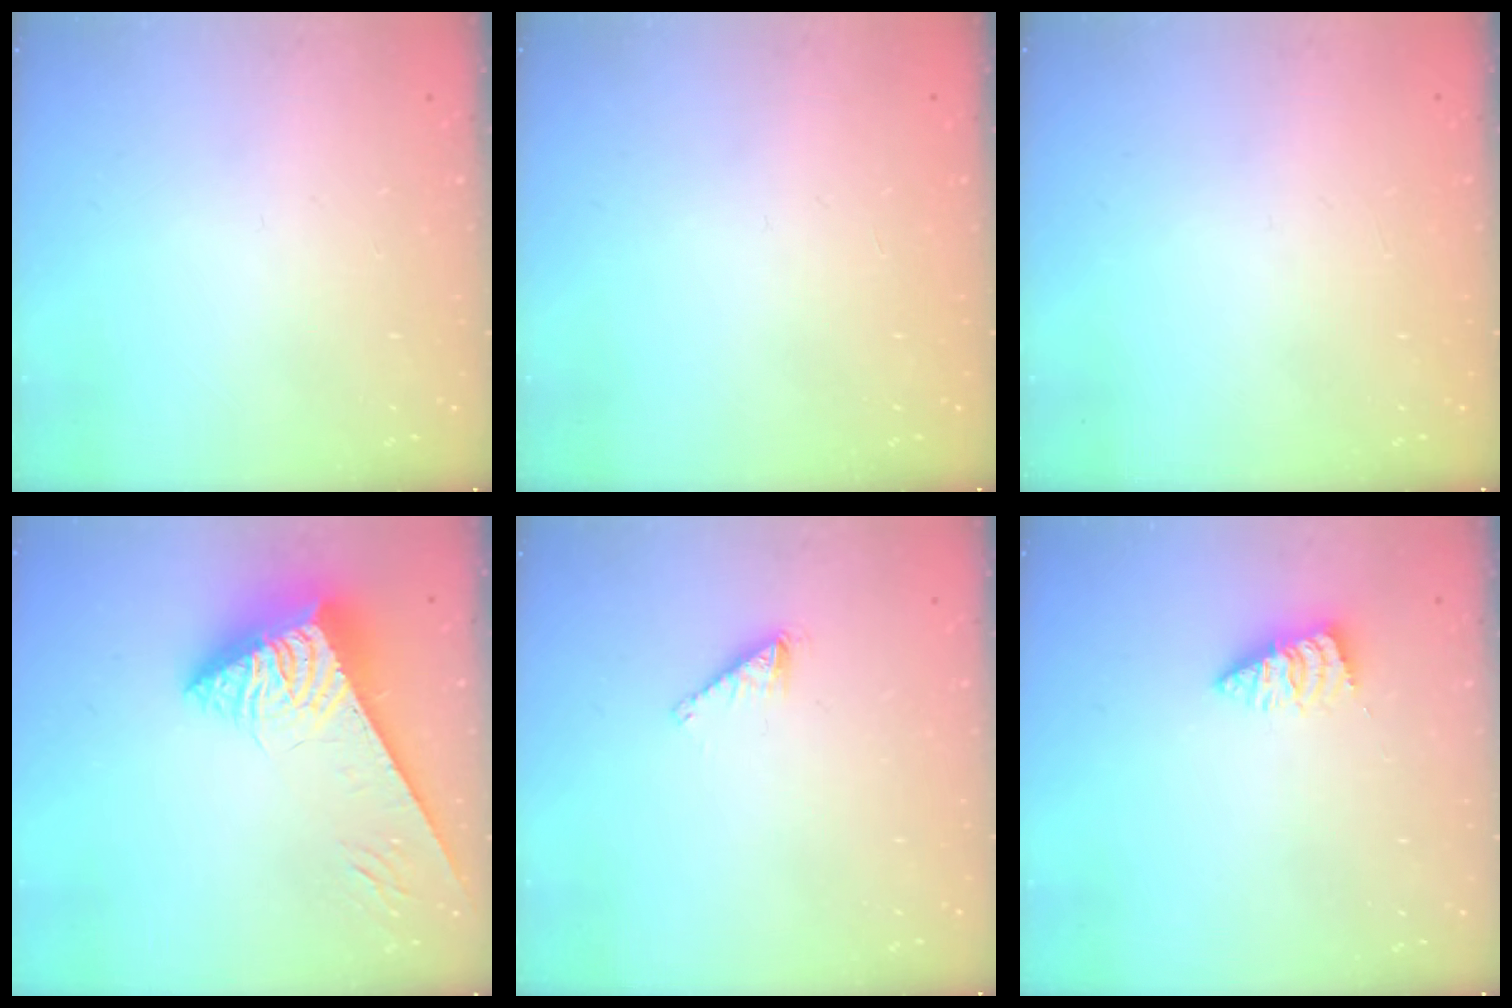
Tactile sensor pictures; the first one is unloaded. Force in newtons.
{"total": 0.0}
{"total": 0.0}
{"total": 5.3, "press": 5.2, "slide": 0.7}
{"total": 1.8, "press": 1.8, "slide": 0.1}
{"total": 2.3, "press": 2.3, "slide": 0.1}